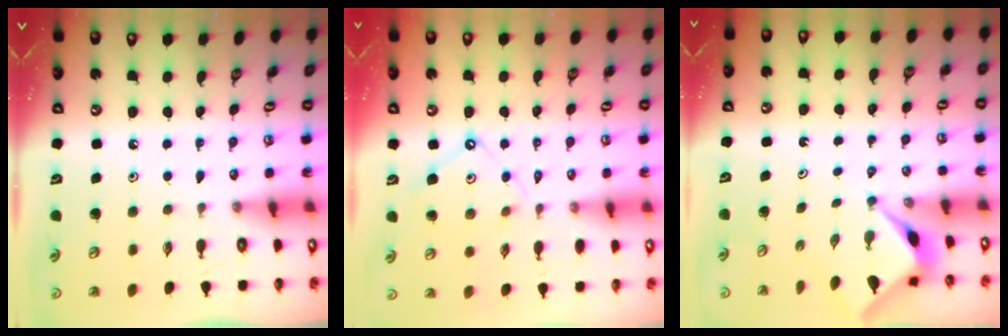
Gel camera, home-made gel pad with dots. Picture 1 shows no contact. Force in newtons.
{"total": 8.5, "press": 8.4, "slide": 0.9}
{"total": 2.6, "press": 2.6, "slide": 0.0}